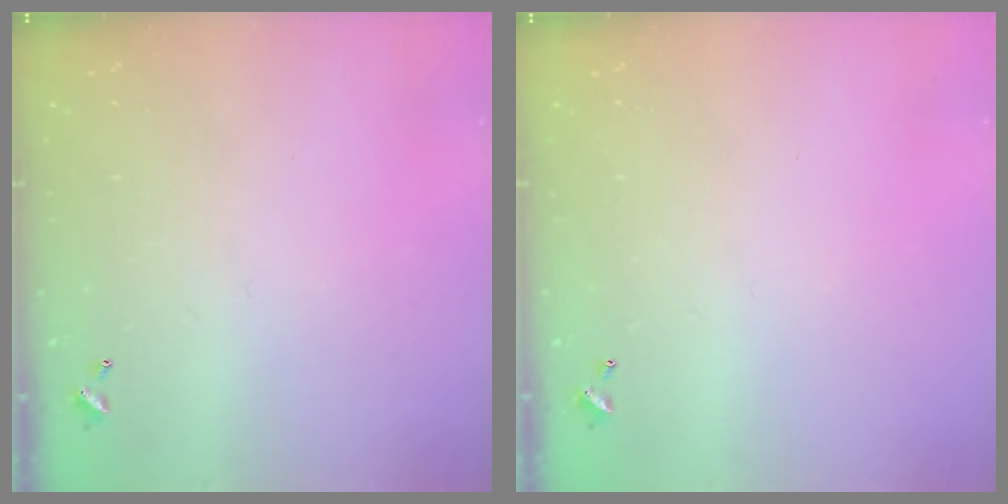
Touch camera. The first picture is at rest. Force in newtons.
{"total": 0.0}